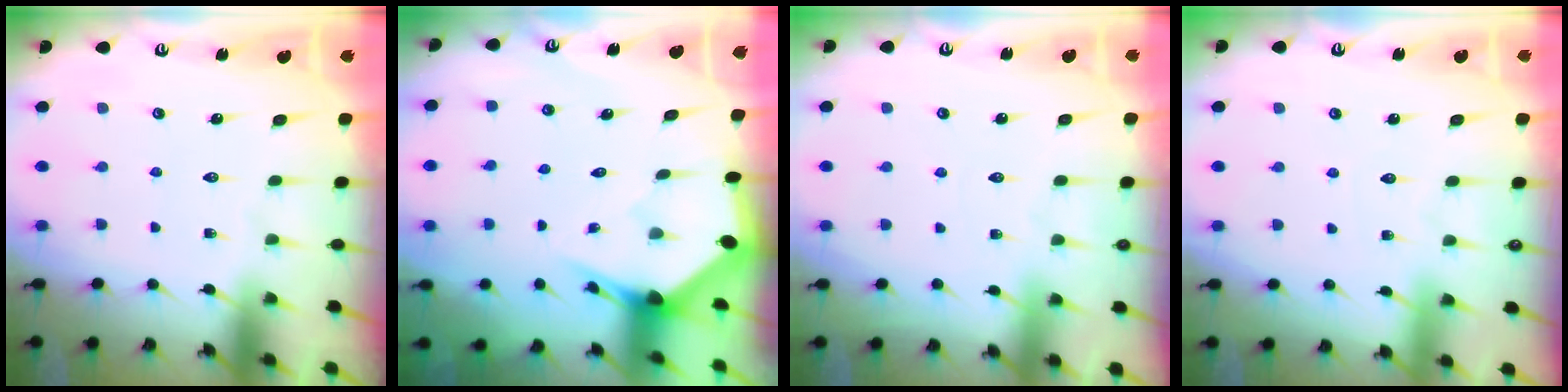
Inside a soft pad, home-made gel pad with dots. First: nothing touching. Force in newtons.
{"total": 2.8, "press": 2.8, "slide": 0.1}
{"total": 2.1, "press": 2.1, "slide": 0.2}
{"total": 2.6, "press": 2.6, "slide": 0.3}